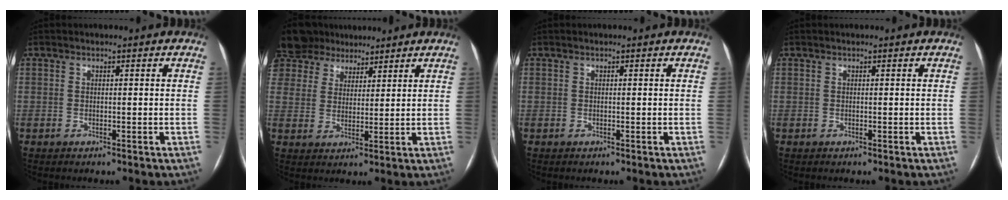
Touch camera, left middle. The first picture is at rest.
{"total": 12.2, "force": [9.8, 7.0, 2.3], "torque": [-0.068, 0.040, 0.183]}
{"total": 0.0}
{"total": 0.0}